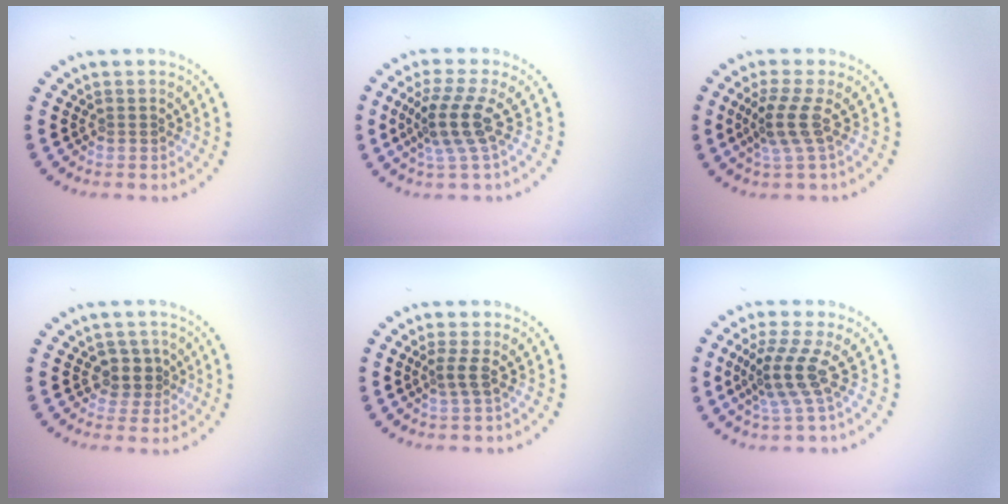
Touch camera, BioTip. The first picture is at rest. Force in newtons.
{"total": 3.9, "press": 2.9, "slide": 2.6}
{"total": 2.9, "press": 2.2, "slide": 1.9}
{"total": 2.4, "press": 2.0, "slide": 1.3}
{"total": 1.6, "press": 1.0, "slide": 1.2}
{"total": 3.8, "press": 2.7, "slide": 2.7}